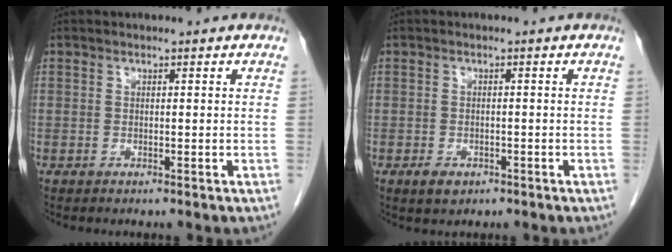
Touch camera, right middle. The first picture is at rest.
{"total": 2.3, "force": [-1.3, 1.4, 1.3], "torque": [-0.024, 0.000, -0.012]}